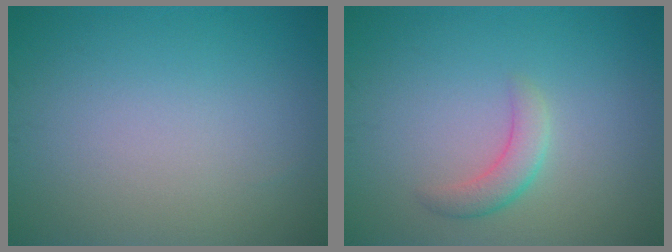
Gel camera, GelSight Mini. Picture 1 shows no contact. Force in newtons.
{"total": 2.1, "press": 2.1, "slide": 0.2}